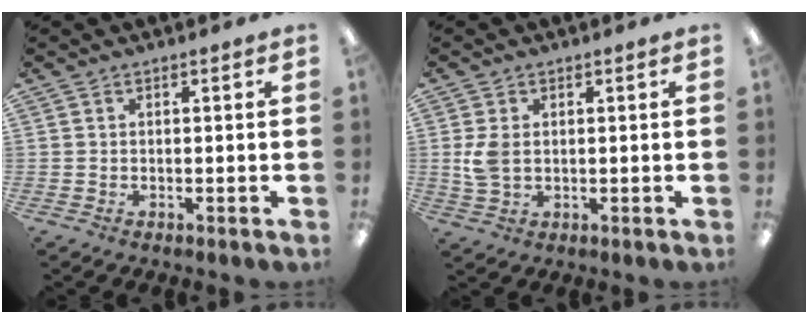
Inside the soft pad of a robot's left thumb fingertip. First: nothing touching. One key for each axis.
{"total": 4.8, "fx": 0.5, "fy": 3.2, "fz": 3.6, "tx": -0.082, "ty": 0.001, "tz": 0.008}